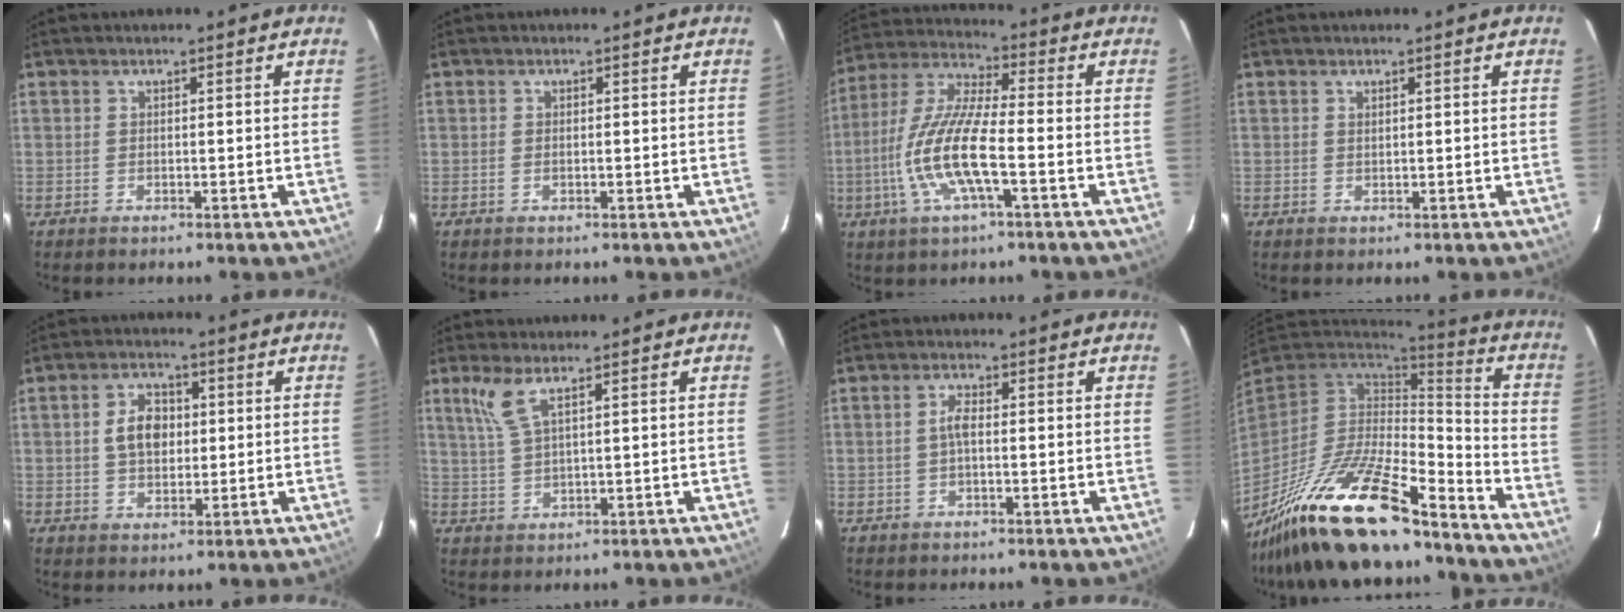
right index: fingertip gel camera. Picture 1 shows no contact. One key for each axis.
{"total": 0.5, "fx": 0.0, "fy": 0.3, "fz": 0.4, "tx": -0.008, "ty": 0.000, "tz": 0.000}
{"total": 13.8, "fx": -4.0, "fy": 2.8, "fz": 12.9, "tx": -0.271, "ty": -0.003, "tz": -0.082}
{"total": 0.6, "fx": 0.5, "fy": 0.2, "fz": 0.2, "tx": -0.002, "ty": 0.000, "tz": 0.011}
{"total": 6.5, "fx": 0.9, "fy": 4.5, "fz": 4.6, "tx": -0.083, "ty": 0.014, "tz": 0.019}
{"total": 4.4, "fx": 2.6, "fy": 0.6, "fz": 3.5, "tx": -0.082, "ty": 0.001, "tz": 0.060}
{"total": 2.0, "fx": -0.3, "fy": 0.6, "fz": 1.9, "tx": -0.041, "ty": 0.007, "tz": -0.006}
{"total": 24.3, "fx": -17.9, "fy": 6.3, "fz": 15.2, "tx": -0.303, "ty": -0.045, "tz": -0.309}